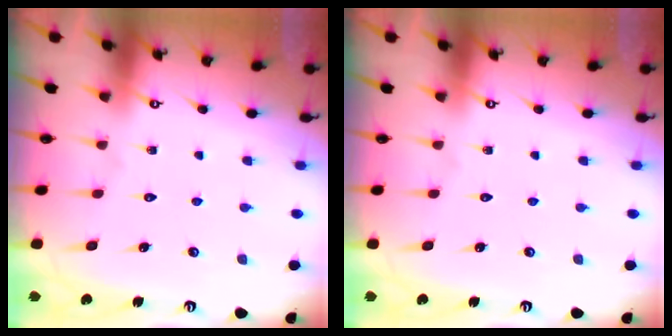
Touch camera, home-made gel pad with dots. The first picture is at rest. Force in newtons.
{"total": 0.0}